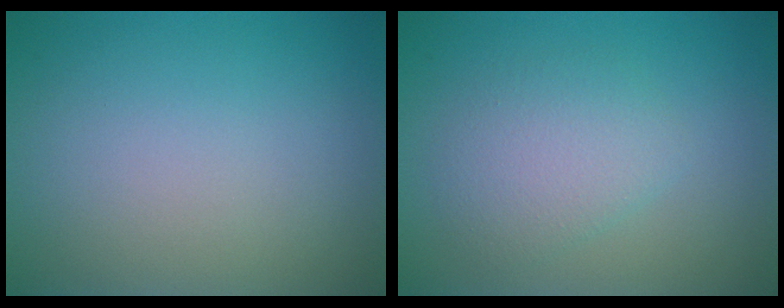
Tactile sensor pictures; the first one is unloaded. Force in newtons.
{"total": 3.0, "press": 3.0, "slide": 0.1}